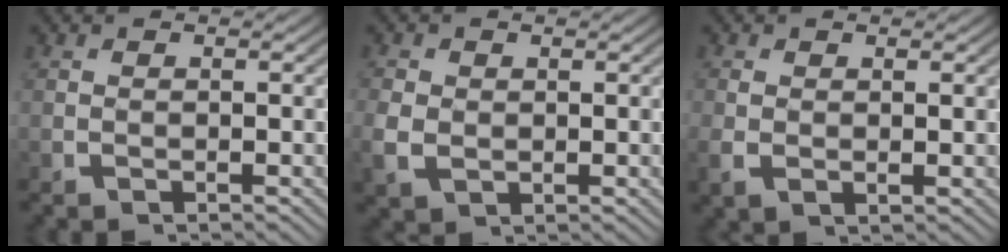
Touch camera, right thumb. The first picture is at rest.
{"total": 2.4, "force": [0.1, 2.0, 1.3], "torque": [-0.041, -0.011, 0.012]}
{"total": 1.4, "force": [0.4, 0.7, 1.2], "torque": [-0.034, -0.008, 0.016]}